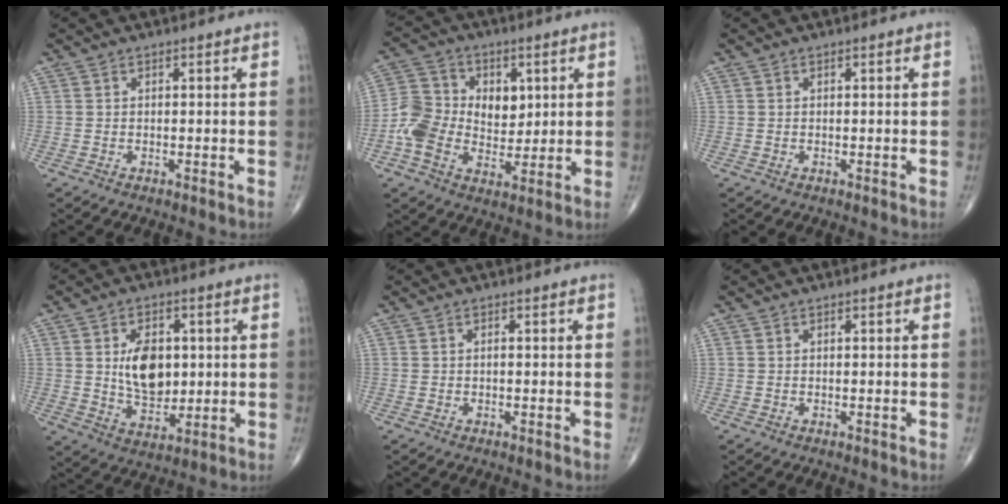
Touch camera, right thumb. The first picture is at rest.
{"total": 11.6, "force": [0.6, 9.1, 7.2], "torque": [-0.092, 0.008, 0.006]}
{"total": 0.0}
{"total": 10.8, "force": [1.5, 7.0, 8.1], "torque": [-0.107, -0.014, 0.034]}
{"total": 0.5, "force": [-0.1, 0.3, 0.4], "torque": [-0.010, 0.000, 0.000]}
{"total": 0.0}